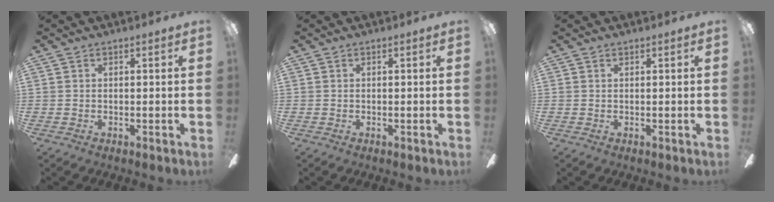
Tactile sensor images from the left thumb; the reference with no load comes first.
{"total": 0.0}
{"total": 0.0}